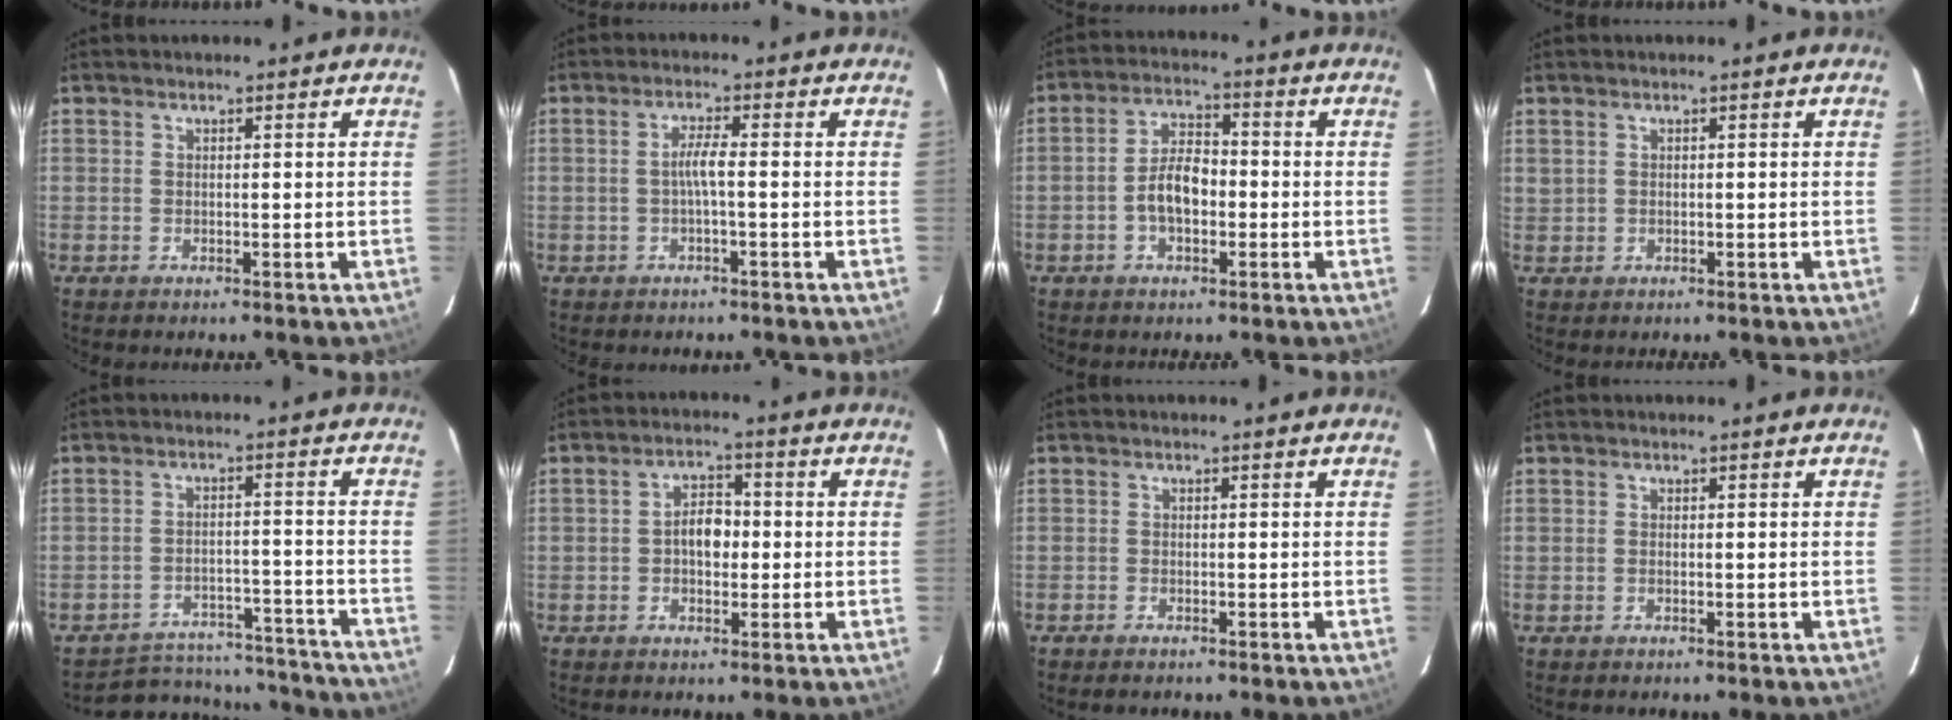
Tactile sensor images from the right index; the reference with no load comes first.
{"total": 2.7, "force": [-0.7, -0.2, 2.6], "torque": [-0.050, 0.004, -0.011]}
{"total": 6.5, "force": [-1.6, 3.4, 5.3], "torque": [-0.102, 0.015, -0.025]}
{"total": 0.9, "force": [0.4, 0.7, 0.3], "torque": [-0.004, 0.004, 0.010]}
{"total": 16.9, "force": [-15.6, 5.5, 3.5], "torque": [-0.079, 0.033, -0.192]}
{"total": 4.8, "force": [-0.4, 3.1, 3.6], "torque": [-0.063, 0.014, -0.004]}
{"total": 1.1, "force": [-0.9, 0.5, 0.3], "torque": [-0.010, -0.001, -0.018]}
{"total": 0.0}